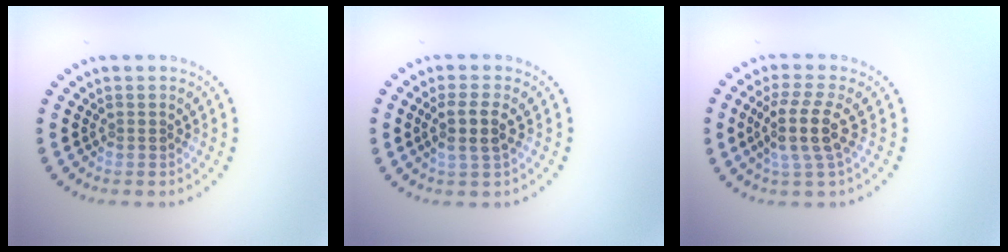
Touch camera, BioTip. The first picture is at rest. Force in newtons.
{"total": 2.5, "press": 2.2, "slide": 1.1}
{"total": 3.8, "press": 3.0, "slide": 2.3}